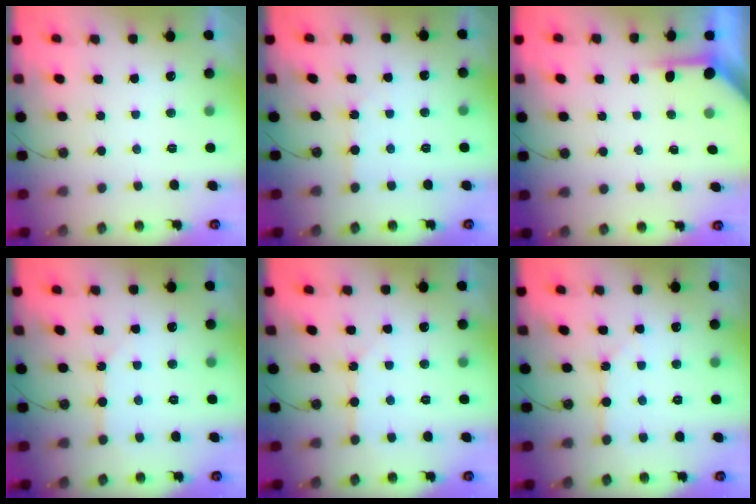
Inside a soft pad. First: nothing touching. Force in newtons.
{"total": 2.9, "press": 2.9, "slide": 0.5}
{"total": 4.0, "press": 3.9, "slide": 0.3}
{"total": 2.7, "press": 2.7, "slide": 0.2}
{"total": 2.7, "press": 2.7, "slide": 0.2}
{"total": 2.2, "press": 2.2, "slide": 0.4}